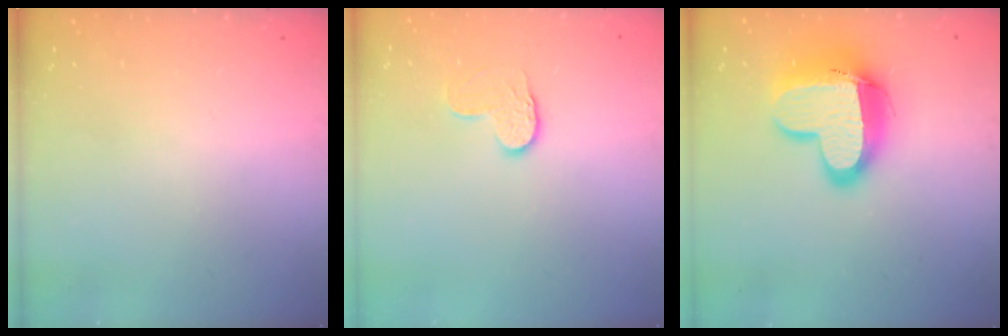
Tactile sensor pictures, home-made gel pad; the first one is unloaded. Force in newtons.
{"total": 6.2, "press": 6.2, "slide": 0.4}
{"total": 16.0, "press": 16.0, "slide": 1.1}